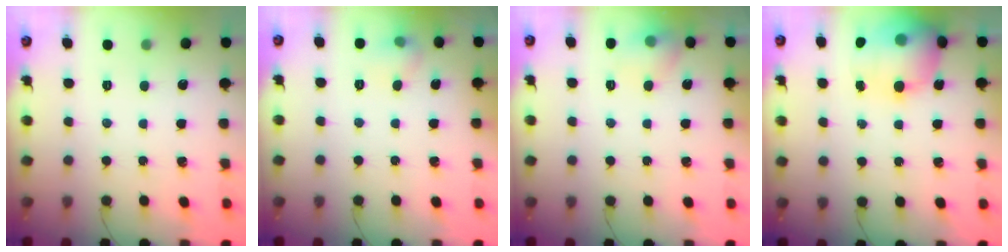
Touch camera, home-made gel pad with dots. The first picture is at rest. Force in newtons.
{"total": 5.8, "press": 5.6, "slide": 1.6}
{"total": 8.9, "press": 8.8, "slide": 1.4}
{"total": 18.2, "press": 17.9, "slide": 3.3}